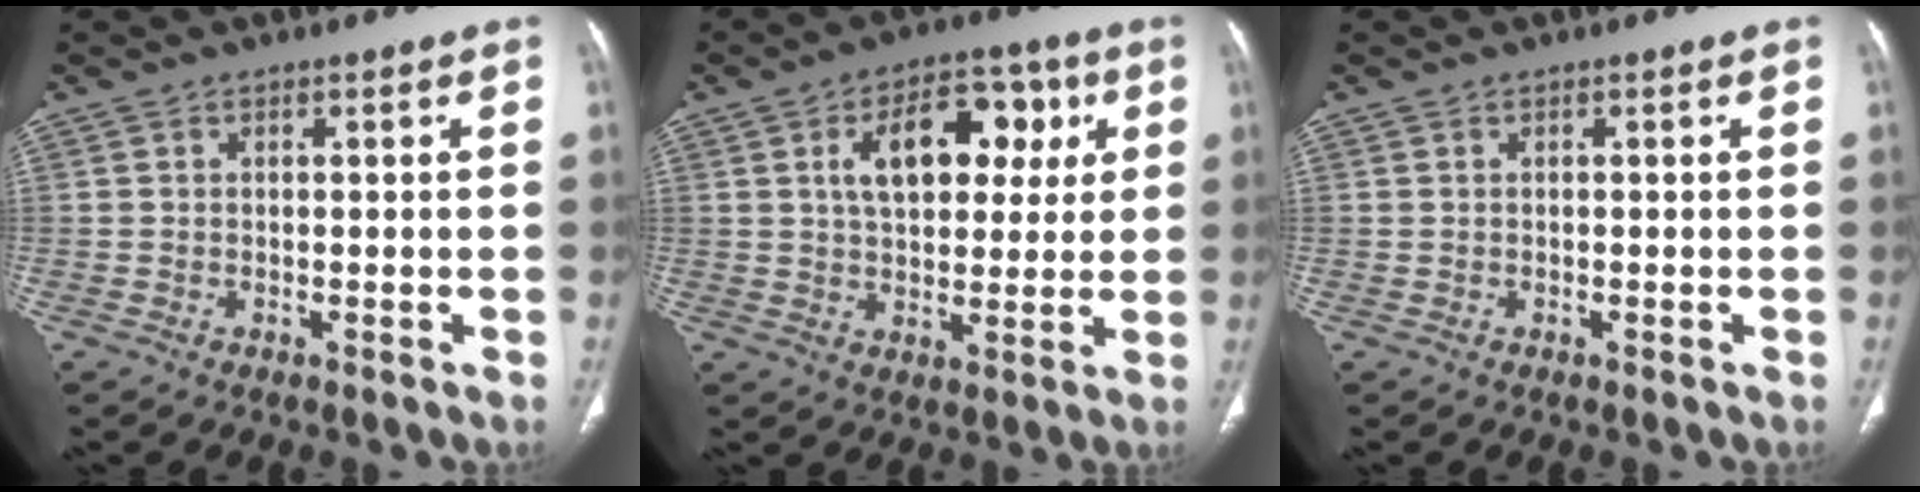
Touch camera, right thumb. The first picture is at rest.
{"total": 14.0, "force": [4.1, 8.3, 10.5], "torque": [-0.118, 0.007, 0.061]}
{"total": 0.0}